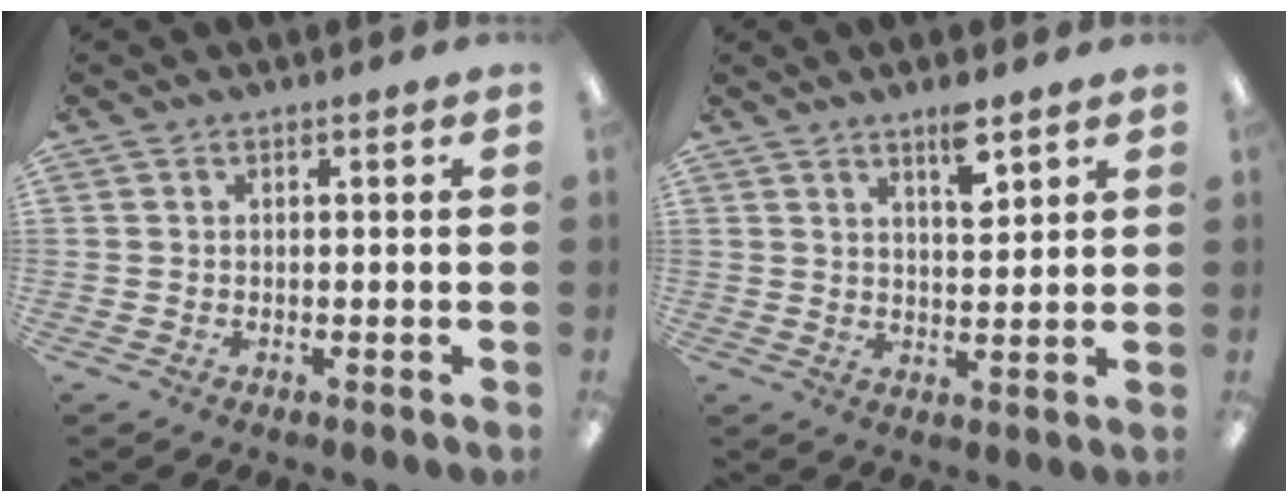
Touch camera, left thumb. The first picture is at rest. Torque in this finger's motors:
{"motor_torque": [0.25, 0.36, -0.32, -0.16, 0.08]}